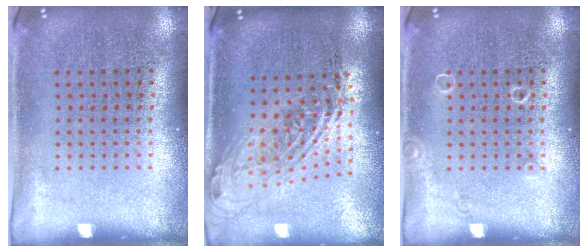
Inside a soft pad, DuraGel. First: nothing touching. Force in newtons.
{"total": 2.0, "press": 1.5, "slide": 1.2}
{"total": 0.7, "press": 0.7, "slide": 0.1}